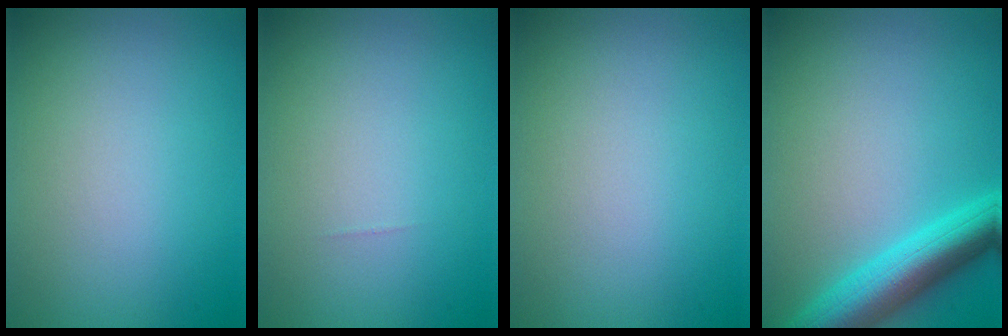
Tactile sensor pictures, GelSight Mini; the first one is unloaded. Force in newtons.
{"total": 0.0}
{"total": 0.0}
{"total": 6.6, "press": 6.6, "slide": 0.3}